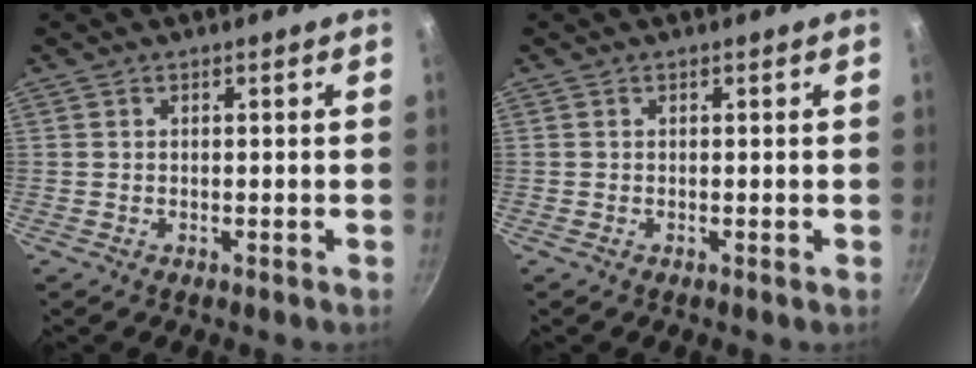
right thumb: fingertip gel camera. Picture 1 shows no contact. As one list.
[{"total": 0.0}]